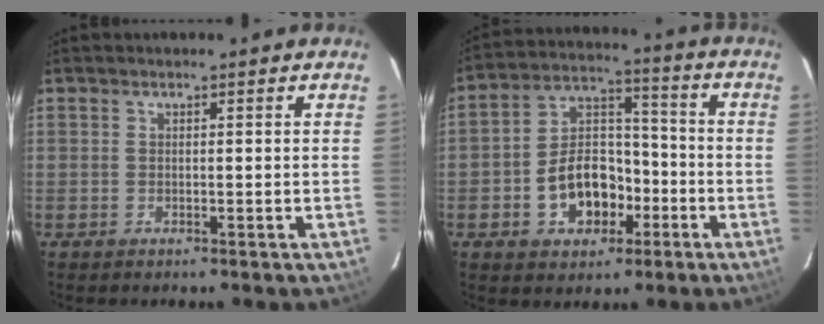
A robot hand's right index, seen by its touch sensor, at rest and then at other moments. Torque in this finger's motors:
{"motor_torque": [1.05, -0.93, 0.36, 0.07]}